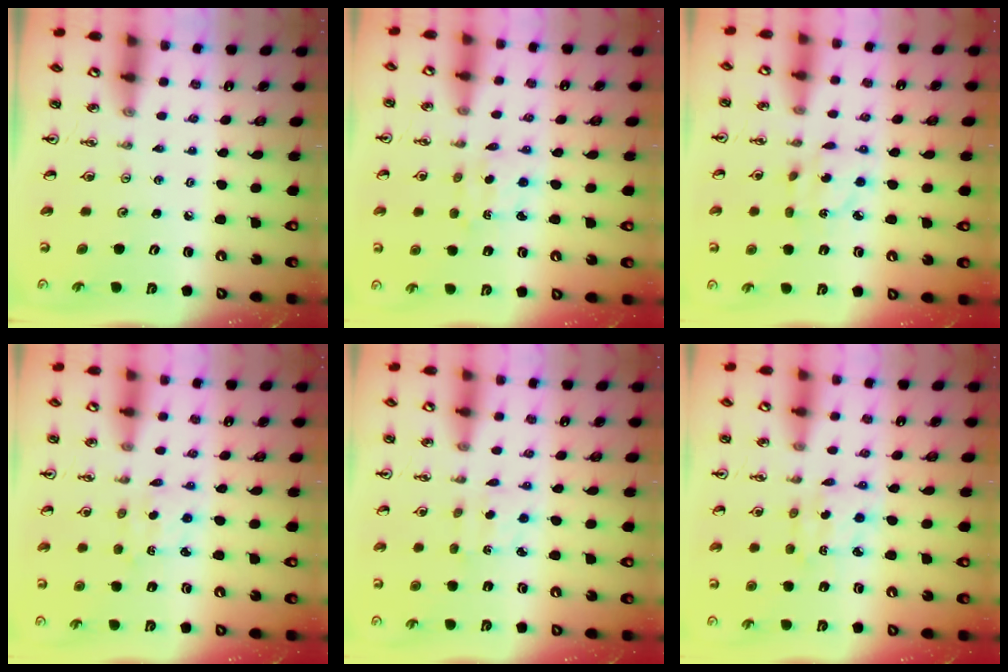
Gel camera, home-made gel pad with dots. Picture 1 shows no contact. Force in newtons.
{"total": 2.2, "press": 2.1, "slide": 0.5}
{"total": 4.2, "press": 4.2, "slide": 0.3}
{"total": 1.8, "press": 1.8, "slide": 0.4}
{"total": 1.7, "press": 1.5, "slide": 0.8}
{"total": 3.6, "press": 3.6, "slide": 0.1}